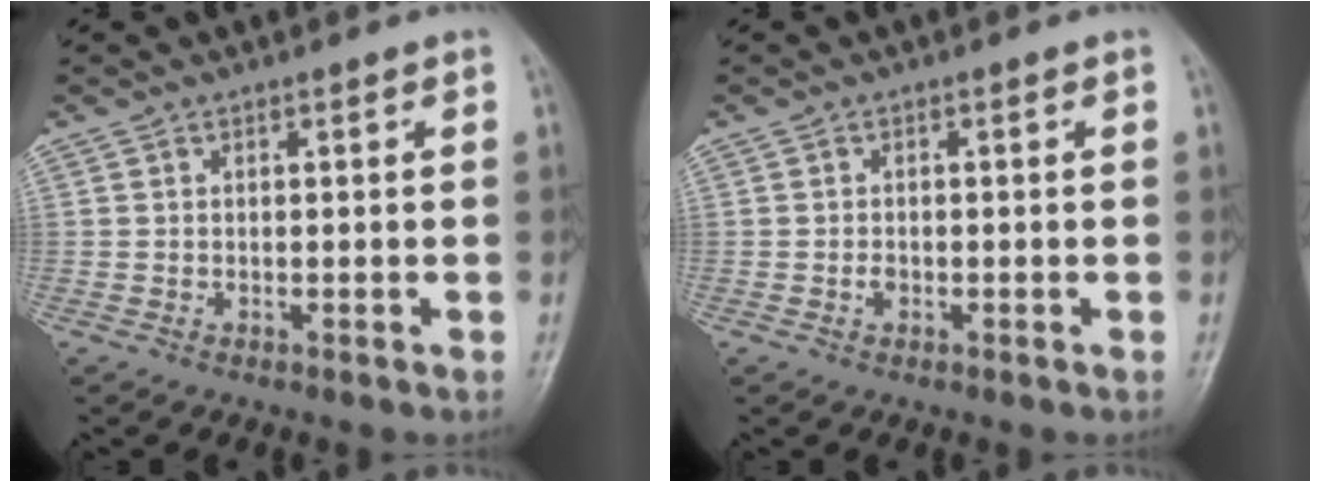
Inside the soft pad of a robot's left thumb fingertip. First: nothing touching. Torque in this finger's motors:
{"motor_torque": [-0.03, -0.04, 0.32, 0.09, 0.05]}